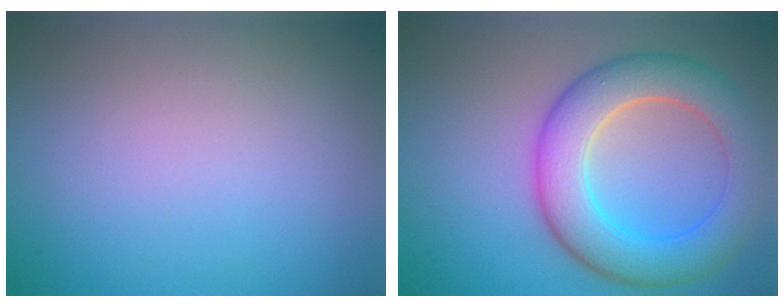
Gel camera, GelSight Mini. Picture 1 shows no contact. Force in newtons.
{"total": 7.7, "press": 7.7, "slide": 0.3}